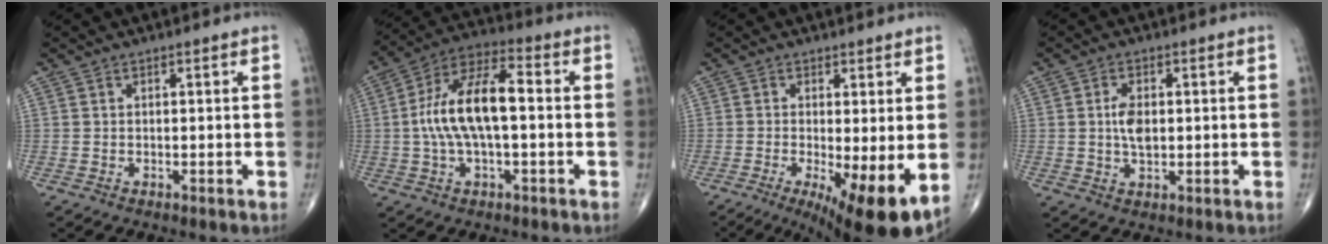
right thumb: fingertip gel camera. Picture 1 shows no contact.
{"total": 14.2, "force": [-0.1, 5.9, 12.9], "torque": [-0.251, 0.039, -0.009]}
{"total": 11.5, "force": [-2.8, 2.8, 10.8], "torque": [-0.168, -0.022, -0.036]}
{"total": 4.5, "force": [0.4, 2.5, 3.8], "torque": [-0.069, -0.001, 0.008]}